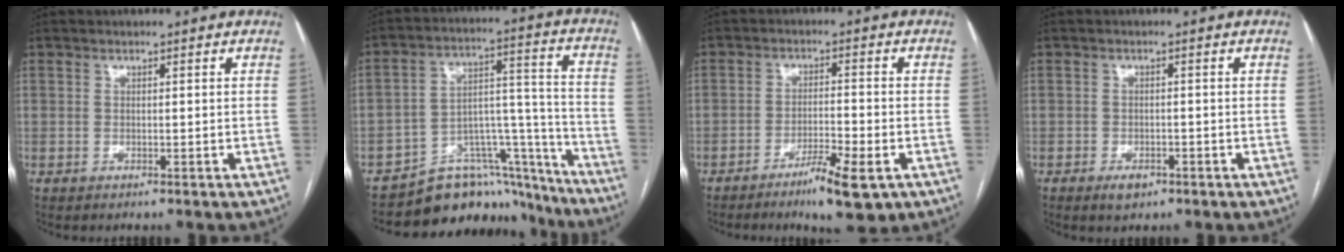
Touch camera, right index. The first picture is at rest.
{"total": 15.8, "force": [-14.2, 6.2, 2.8], "torque": [-0.008, 0.080, -0.210]}
{"total": 7.4, "force": [-4.2, 1.0, 6.0], "torque": [-0.099, -0.010, -0.064]}
{"total": 2.5, "force": [-1.6, 1.4, 1.4], "torque": [-0.023, 0.001, -0.017]}